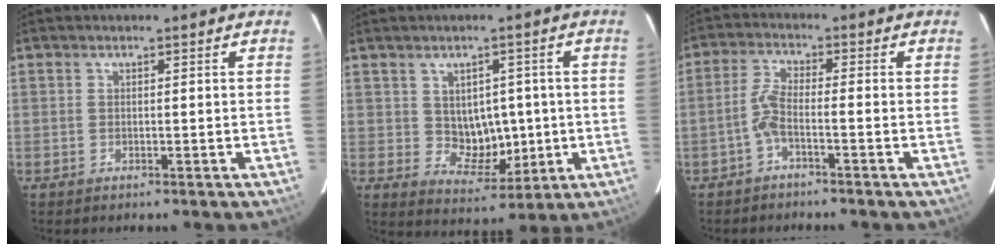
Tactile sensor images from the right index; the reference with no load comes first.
{"total": 6.8, "force": [0.5, 4.9, 4.6], "torque": [-0.064, 0.006, 0.026]}
{"total": 3.6, "force": [-1.7, 0.3, 3.1], "torque": [-0.070, 0.012, -0.036]}